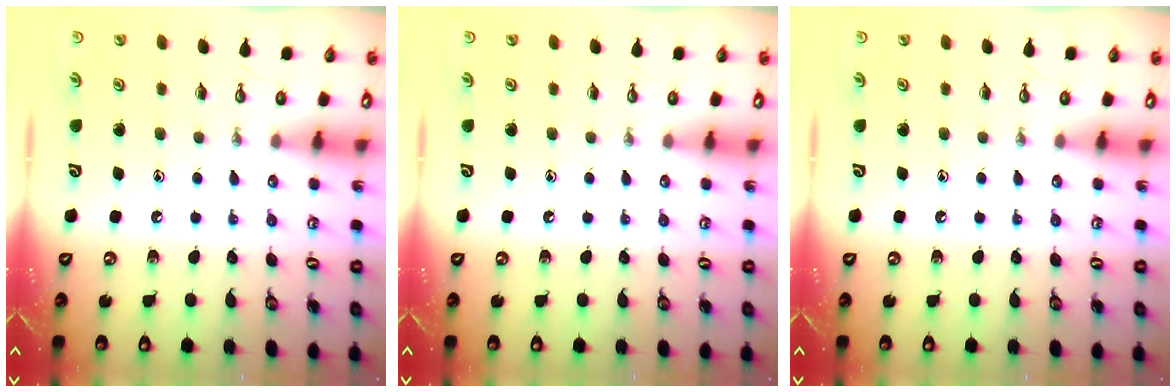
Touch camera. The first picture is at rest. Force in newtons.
{"total": 0.0}
{"total": 0.0}